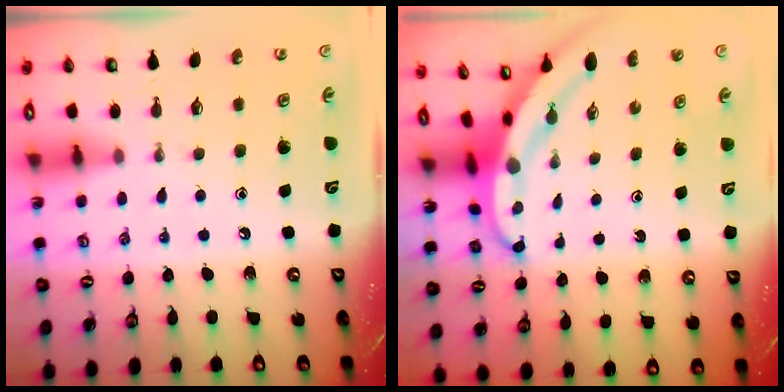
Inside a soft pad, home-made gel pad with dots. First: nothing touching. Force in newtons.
{"total": 4.9, "press": 4.9, "slide": 0.4}